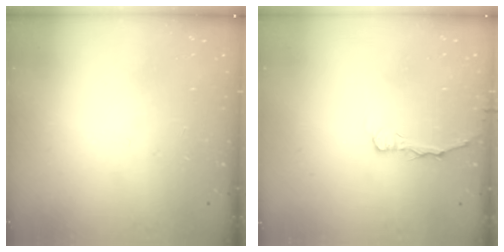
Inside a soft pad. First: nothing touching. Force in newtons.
{"total": 2.9, "press": 2.9, "slide": 0.4}